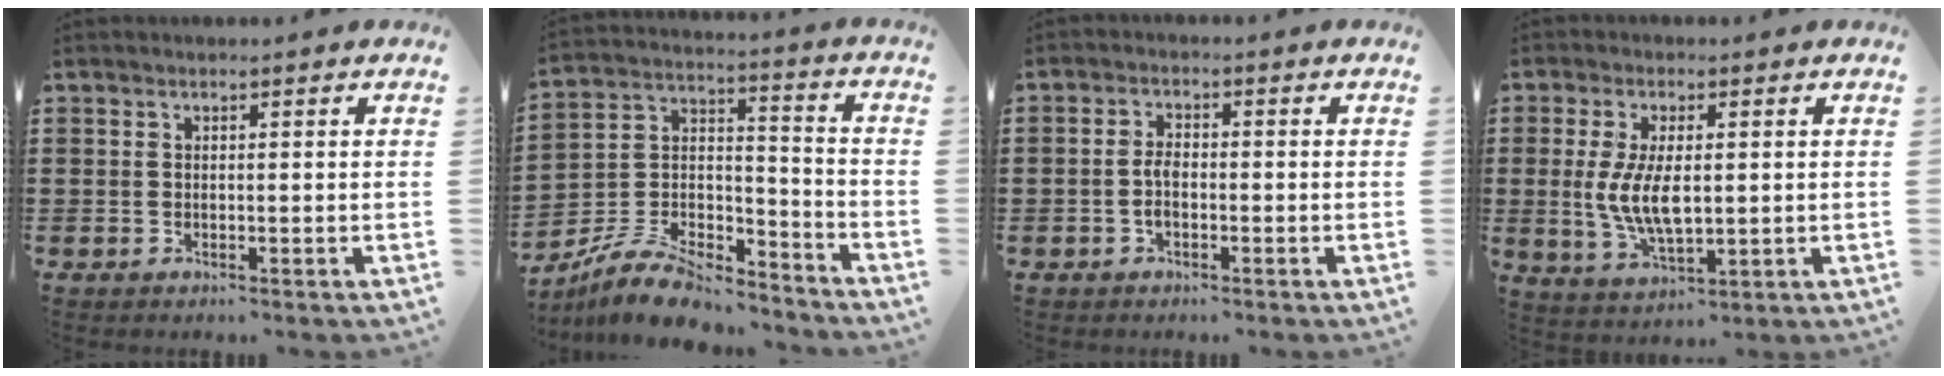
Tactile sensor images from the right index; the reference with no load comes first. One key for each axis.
{"total": 8.7, "fx": -7.7, "fy": 2.5, "fz": 2.9, "tx": -0.070, "ty": 0.013, "tz": -0.154}
{"total": 2.7, "fx": -0.9, "fy": 1.3, "fz": 2.2, "tx": -0.052, "ty": -0.003, "tz": -0.018}
{"total": 7.5, "fx": 0.2, "fy": 3.2, "fz": 6.7, "tx": -0.146, "ty": 0.000, "tz": 0.000}